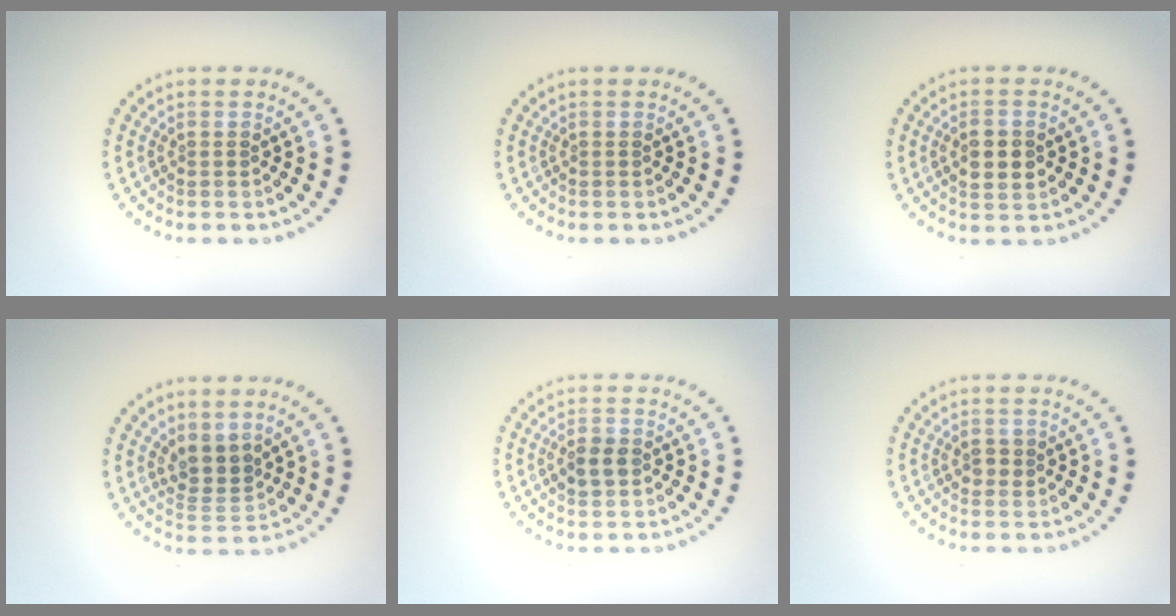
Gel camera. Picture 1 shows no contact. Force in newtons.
{"total": 0.0}
{"total": 2.9, "press": 2.9, "slide": 0.2}
{"total": 2.7, "press": 2.1, "slide": 1.6}
{"total": 2.2, "press": 2.2, "slide": 0.2}
{"total": 1.3, "press": 1.3, "slide": 0.2}